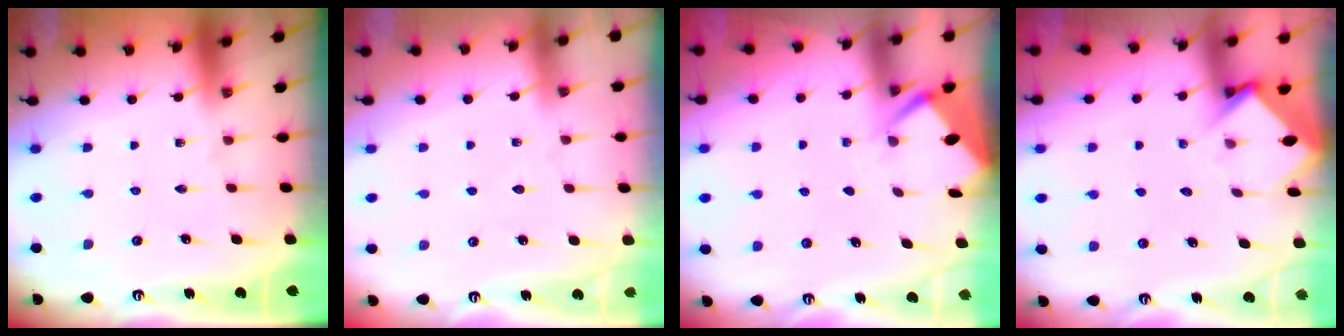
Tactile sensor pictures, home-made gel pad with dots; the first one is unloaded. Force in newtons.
{"total": 3.2, "press": 3.2, "slide": 0.4}
{"total": 2.7, "press": 2.7, "slide": 0.3}
{"total": 3.7, "press": 3.7, "slide": 0.3}